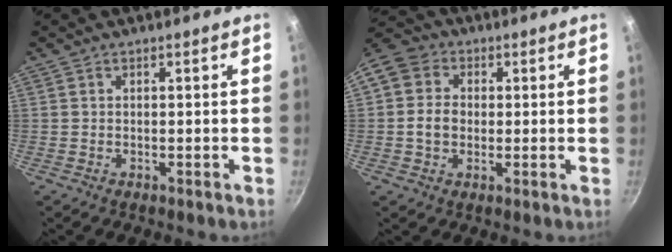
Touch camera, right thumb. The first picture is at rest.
{"total": 9.3, "force": [0.4, 8.0, 4.8], "torque": [-0.073, 0.017, -0.007]}